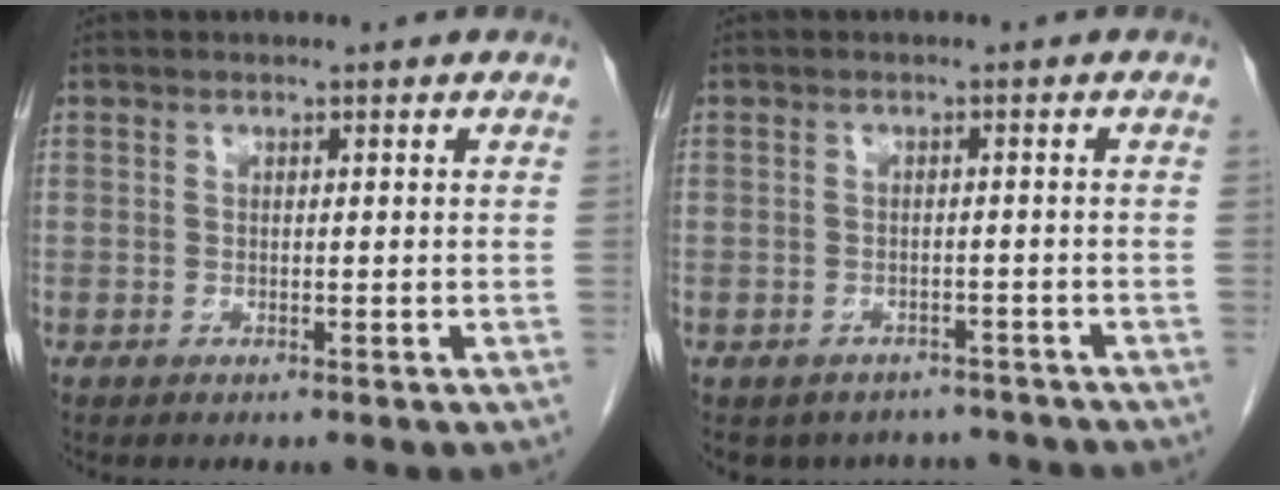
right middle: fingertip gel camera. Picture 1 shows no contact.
{"total": 7.1, "force": [-6.4, 3.2, 0.5], "torque": [0.004, 0.015, -0.074]}